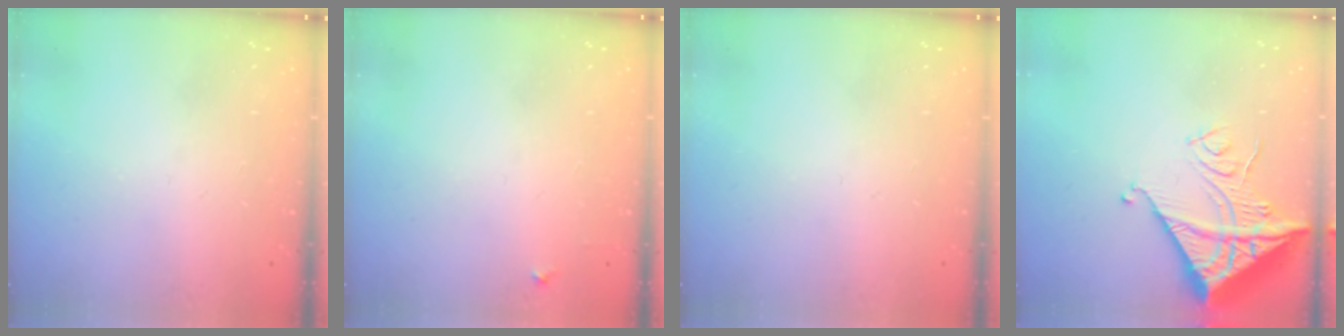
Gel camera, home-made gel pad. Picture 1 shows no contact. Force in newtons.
{"total": 4.1, "press": 4.1, "slide": 0.6}
{"total": 0.0}
{"total": 17.1, "press": 17.0, "slide": 1.6}